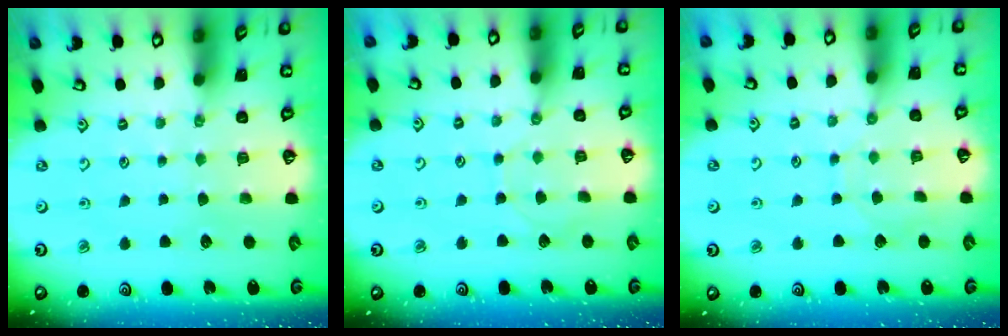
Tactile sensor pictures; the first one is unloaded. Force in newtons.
{"total": 4.3, "press": 4.3, "slide": 0.1}
{"total": 4.6, "press": 4.6, "slide": 0.5}